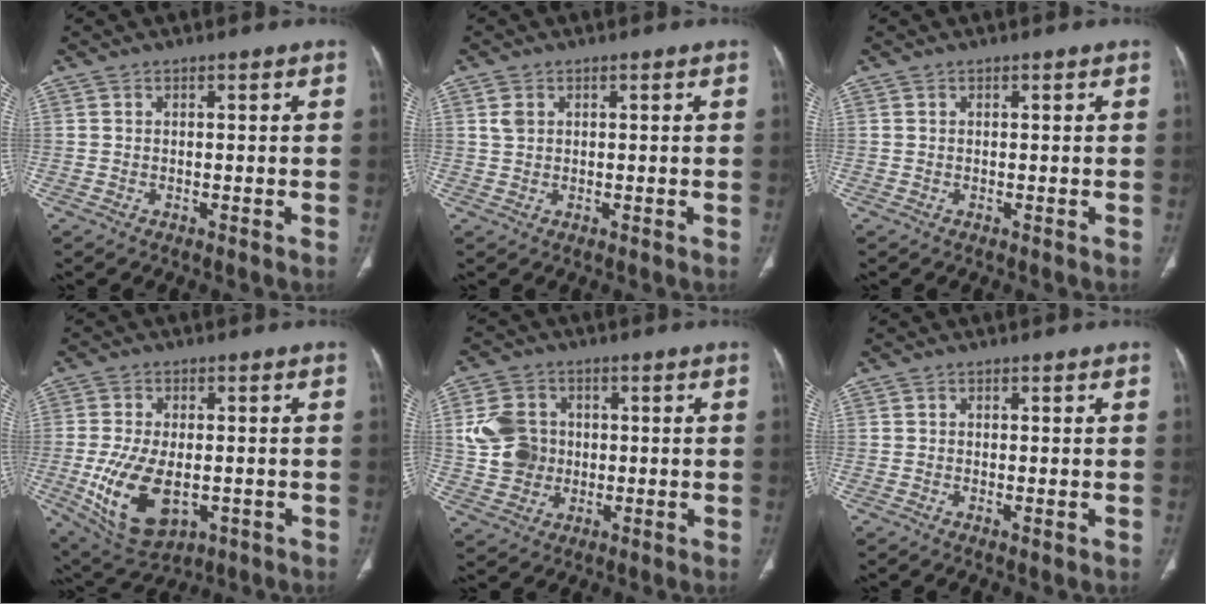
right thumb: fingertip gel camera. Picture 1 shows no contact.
{"total": 2.1, "force": [0.8, 1.5, 1.2], "torque": [-0.024, 0.002, 0.021]}
{"total": 0.0}
{"total": 13.0, "force": [-3.1, 7.3, 10.2], "torque": [-0.189, -0.005, -0.035]}
{"total": 9.9, "force": [0.7, 8.7, 4.7], "torque": [-0.068, 0.007, 0.014]}
{"total": 1.0, "force": [-0.3, 0.3, 0.9], "torque": [-0.021, -0.004, -0.006]}